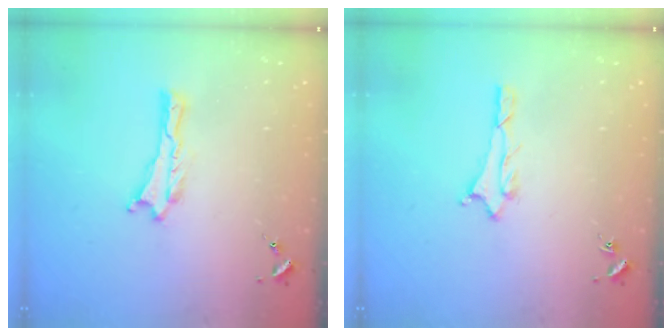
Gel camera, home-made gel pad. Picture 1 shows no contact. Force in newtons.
{"total": 1.1, "press": 1.1, "slide": 0.1}